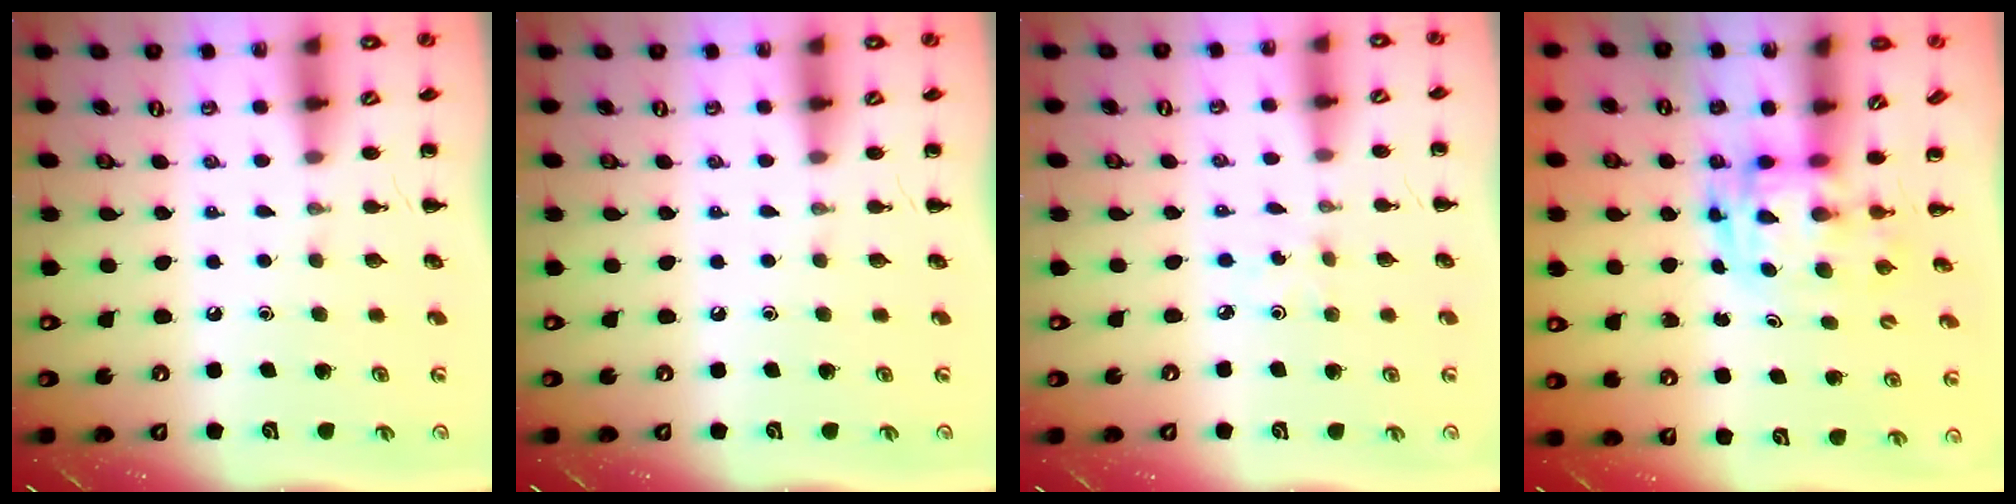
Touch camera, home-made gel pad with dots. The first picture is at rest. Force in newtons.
{"total": 0.0}
{"total": 0.6, "press": 0.6, "slide": 0.2}
{"total": 2.9, "press": 2.9, "slide": 0.6}